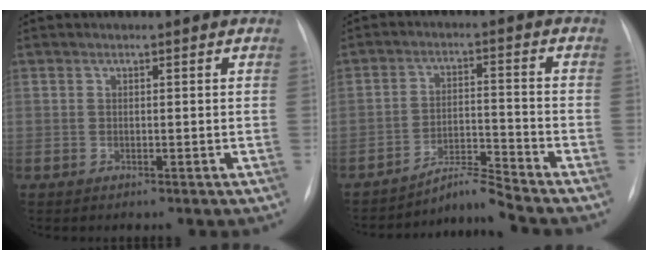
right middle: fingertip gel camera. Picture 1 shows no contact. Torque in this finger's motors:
{"motor_torque": [-0.10, -0.20, -0.07, -0.01]}